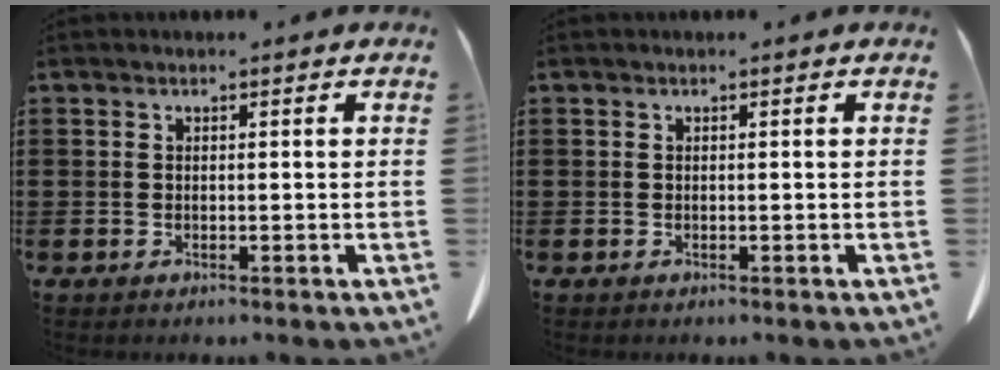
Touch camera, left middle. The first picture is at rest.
{"total": 0.0}